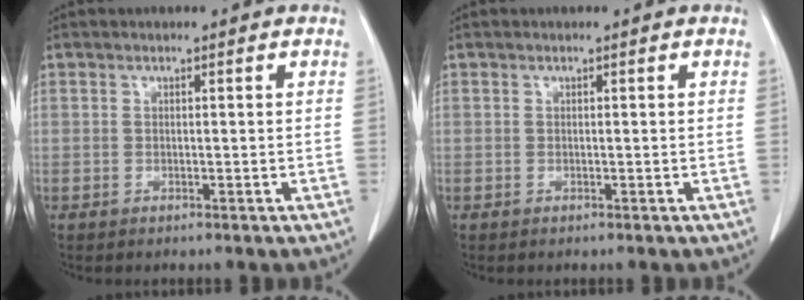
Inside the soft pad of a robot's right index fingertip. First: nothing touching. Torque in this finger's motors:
{"motor_torque": [0.00, 0.00, 0.00, 0.00]}